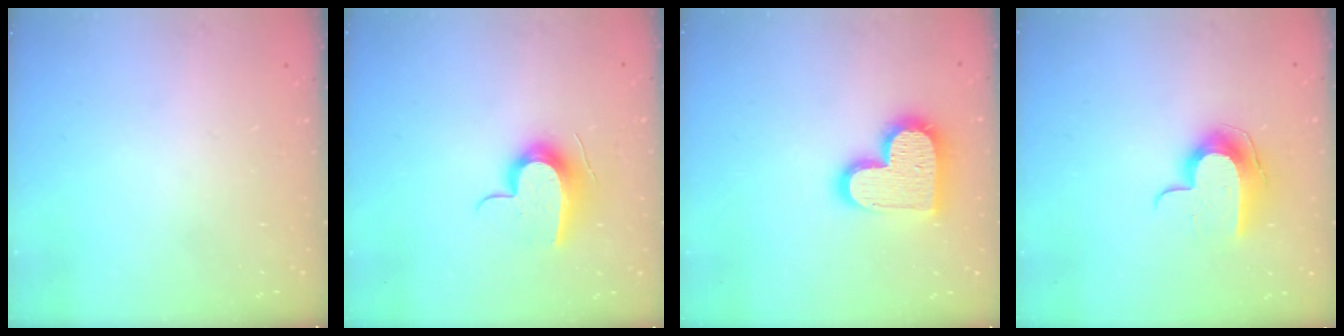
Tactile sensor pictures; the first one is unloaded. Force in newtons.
{"total": 11.3, "press": 11.3, "slide": 0.4}
{"total": 17.1, "press": 17.1, "slide": 1.1}
{"total": 11.8, "press": 11.8, "slide": 0.7}